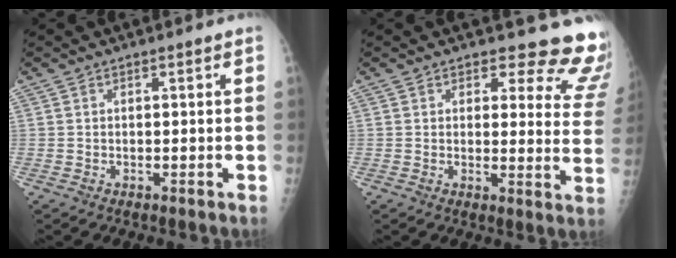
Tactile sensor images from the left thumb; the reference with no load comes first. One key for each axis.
{"total": 14.1, "fx": 12.8, "fy": 5.0, "fz": 3.2, "tx": 0.028, "ty": -0.108, "tz": 0.109}